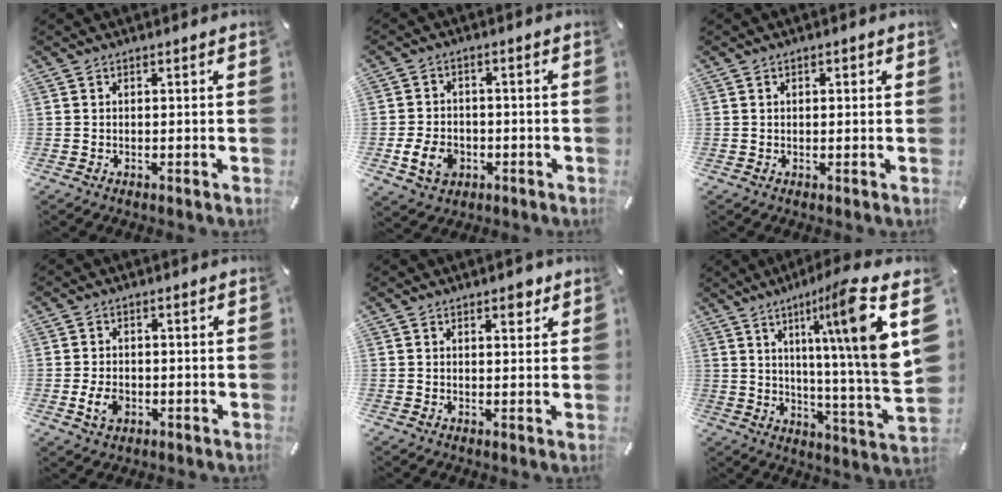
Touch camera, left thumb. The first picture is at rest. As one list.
[{"total": 7.4, "force": [-2.4, 5.8, 4.1], "torque": [-0.084, 0.006, -0.043]}, {"total": 1.3, "force": [0.2, 0.8, 0.9], "torque": [-0.018, 0.007, 0.001]}, {"total": 4.5, "force": [-1.2, 3.2, 3.0], "torque": [-0.071, 0.000, -0.024]}, {"total": 3.1, "force": [2.0, 1.6, 1.8], "torque": [-0.006, -0.009, 0.028]}, {"total": 21.1, "force": [8.9, 1.9, 19.0], "torque": [-0.270, -0.073, 0.118]}]